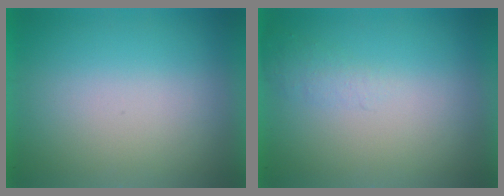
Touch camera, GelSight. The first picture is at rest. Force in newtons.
{"total": 1.0}